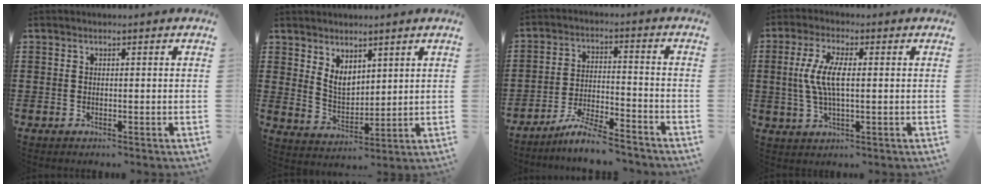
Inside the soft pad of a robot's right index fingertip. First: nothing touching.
{"total": 4.8, "force": [3.0, 2.8, 2.4], "torque": [-0.058, -0.001, 0.058]}
{"total": 6.1, "force": [-5.7, 0.2, 2.1], "torque": [-0.048, -0.001, -0.111]}
{"total": 6.7, "force": [0.3, 2.1, 6.4], "torque": [-0.146, -0.005, -0.004]}